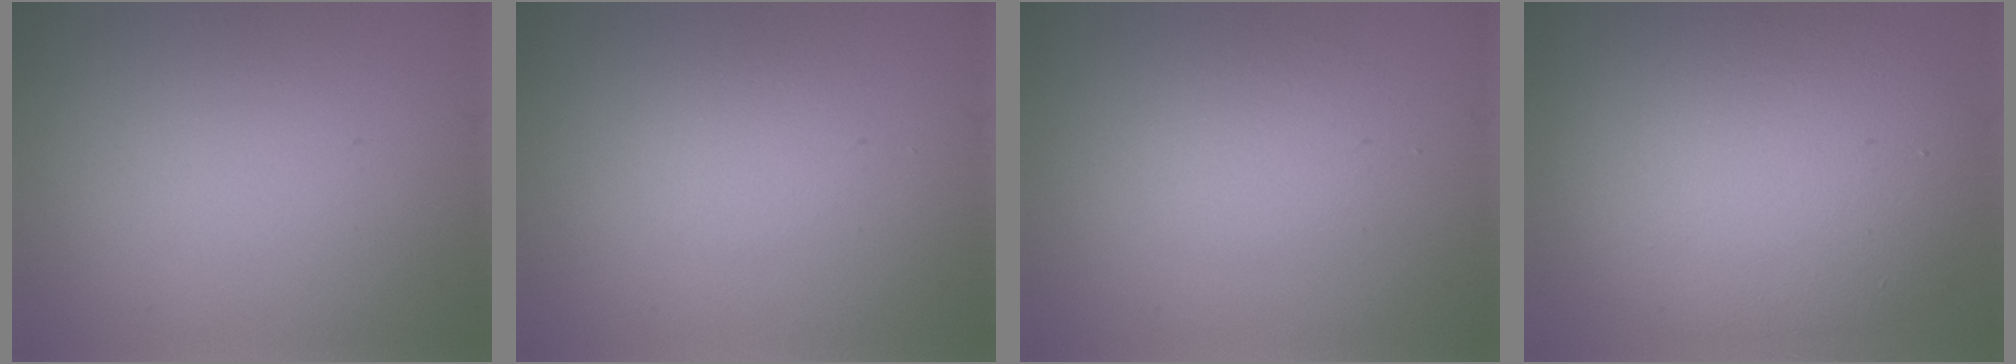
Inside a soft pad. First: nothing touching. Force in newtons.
{"total": 1.2, "press": 1.2, "slide": 0.0}
{"total": 1.7, "press": 1.7, "slide": 0.1}
{"total": 10.8, "press": 10.8, "slide": 1.0}